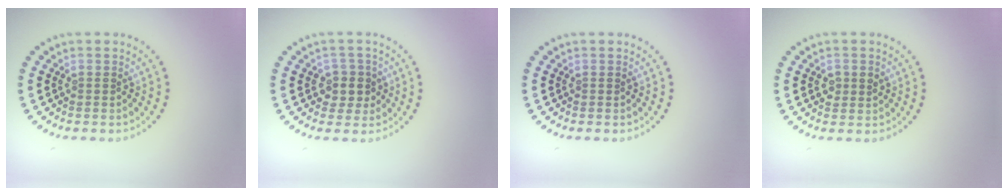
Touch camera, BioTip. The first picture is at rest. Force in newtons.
{"total": 2.3, "press": 2.0, "slide": 1.0}
{"total": 0.0}
{"total": 1.4, "press": 1.4, "slide": 0.2}